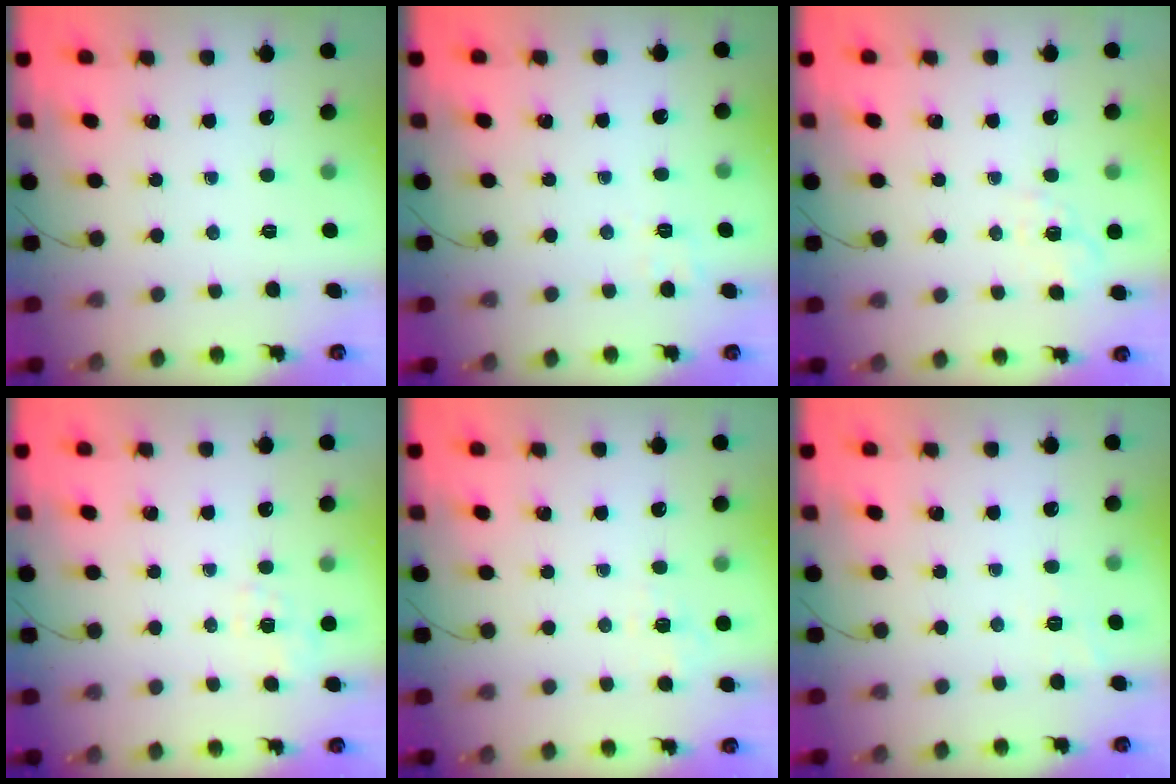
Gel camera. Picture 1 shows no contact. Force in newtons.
{"total": 3.0, "press": 2.3, "slide": 1.9}
{"total": 2.2, "press": 1.3, "slide": 1.8}
{"total": 2.3, "press": 1.6, "slide": 1.6}
{"total": 2.1, "press": 1.1, "slide": 1.9}
{"total": 2.0, "press": 1.5, "slide": 1.4}